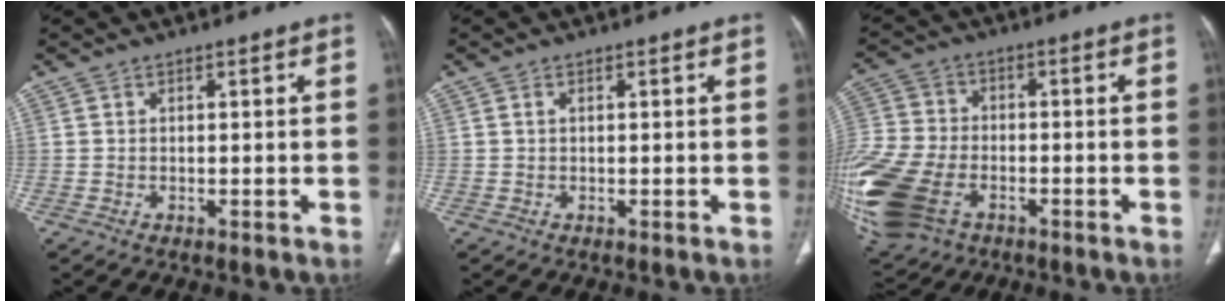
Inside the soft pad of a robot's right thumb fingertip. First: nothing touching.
{"total": 0.6, "force": [0.2, 0.4, 0.5], "torque": [-0.012, 0.003, 0.003]}
{"total": 23.8, "force": [-8.8, 16.0, 15.3], "torque": [-0.419, -0.006, -0.156]}